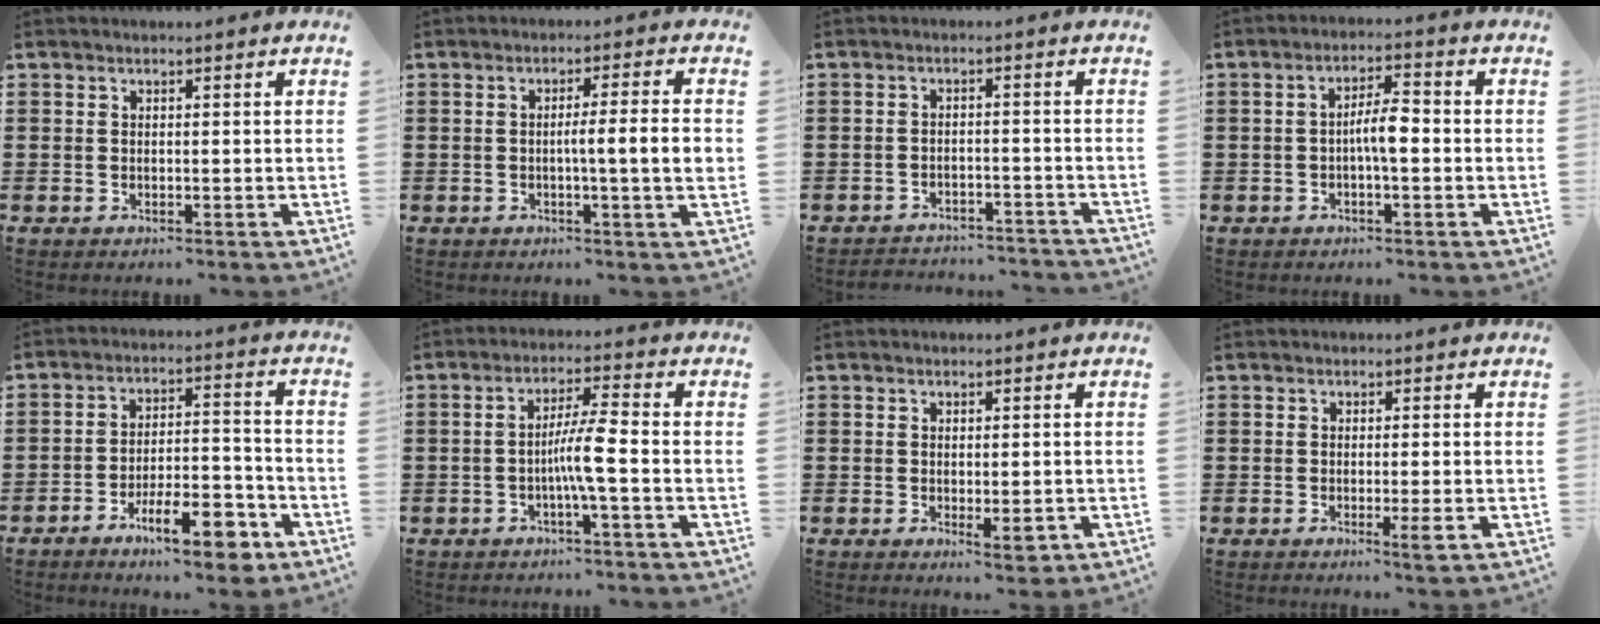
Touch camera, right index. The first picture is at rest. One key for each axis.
{"total": 5.5, "fx": -0.4, "fy": -0.2, "fz": 5.5, "tx": -0.097, "ty": -0.006, "tz": -0.012}
{"total": 2.8, "fx": -2.7, "fy": 0.3, "fz": 0.1, "tx": -0.008, "ty": 0.001, "tz": -0.058}
{"total": 4.5, "fx": -0.6, "fy": 1.2, "fz": 4.3, "tx": -0.084, "ty": 0.005, "tz": -0.016}
{"total": 10.8, "fx": -6.7, "fy": 3.1, "fz": 7.8, "tx": -0.131, "ty": 0.017, "tz": -0.118}
{"total": 5.6, "fx": -1.4, "fy": -0.1, "fz": 5.4, "tx": -0.105, "ty": -0.002, "tz": -0.033}
{"total": 3.1, "fx": -0.8, "fy": 0.9, "fz": 2.9, "tx": -0.046, "ty": -0.003, "tz": -0.011}
{"total": 3.1, "fx": -1.0, "fy": -0.1, "fz": 3.0, "tx": -0.056, "ty": -0.018, "tz": -0.017}